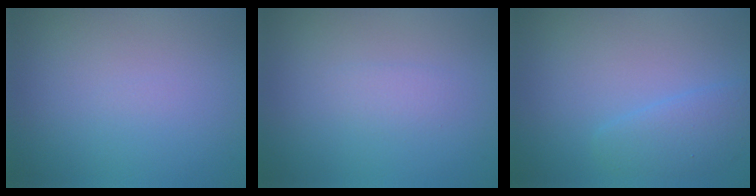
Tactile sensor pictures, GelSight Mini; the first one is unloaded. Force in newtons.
{"total": 0.9, "press": 0.9, "slide": 0.0}
{"total": 2.2, "press": 2.2, "slide": 0.2}